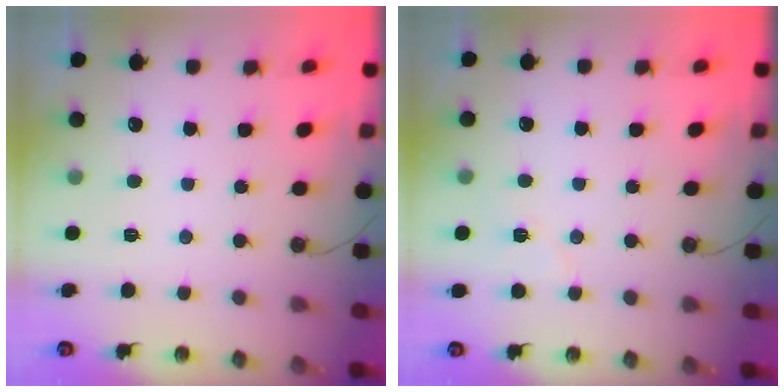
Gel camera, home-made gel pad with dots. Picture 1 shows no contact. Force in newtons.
{"total": 6.0, "press": 6.0, "slide": 0.7}